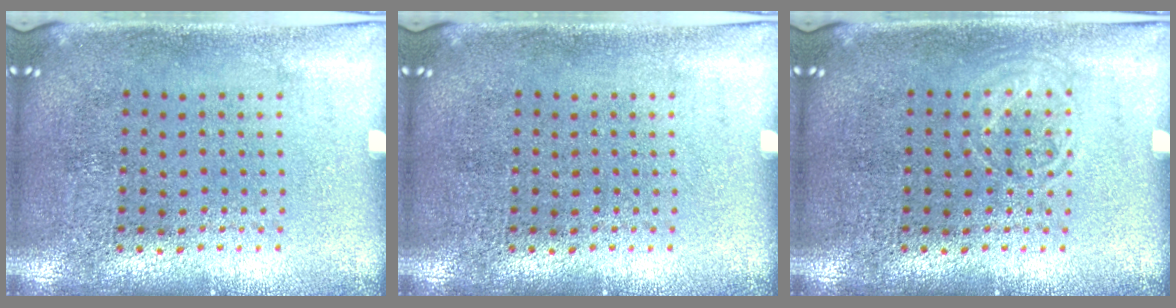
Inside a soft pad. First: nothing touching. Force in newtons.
{"total": 0.0}
{"total": 1.1, "press": 1.1, "slide": 0.2}